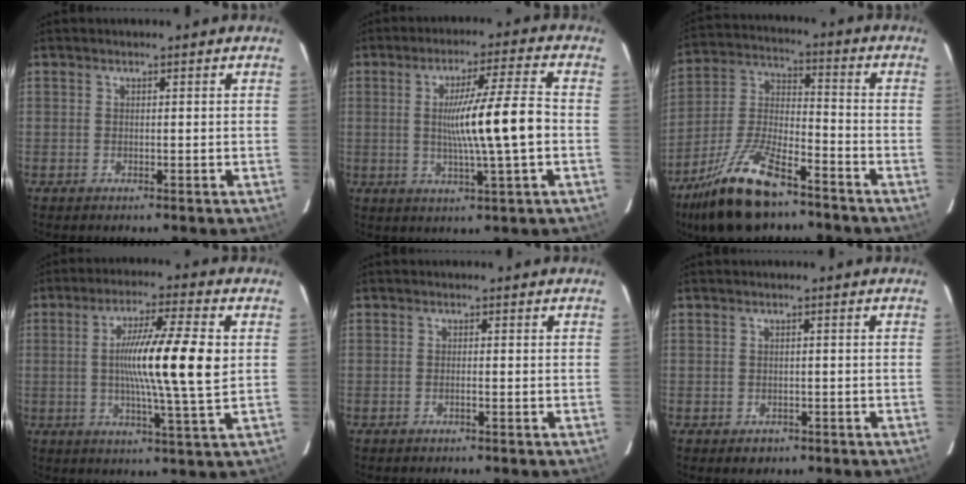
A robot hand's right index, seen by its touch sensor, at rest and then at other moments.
{"total": 11.2, "force": [-0.5, -0.8, 11.1], "torque": [-0.190, -0.001, -0.008]}
{"total": 15.8, "force": [-11.1, 4.2, 10.5], "torque": [-0.223, -0.013, -0.203]}
{"total": 13.5, "force": [1.1, -0.3, 13.4], "torque": [-0.233, 0.000, 0.013]}
{"total": 0.6, "force": [-0.3, -0.1, 0.5], "torque": [-0.010, 0.001, -0.005]}
{"total": 1.9, "force": [-1.0, 1.5, 0.5], "torque": [-0.006, 0.002, -0.008]}